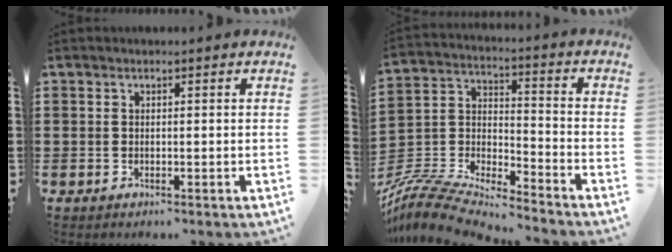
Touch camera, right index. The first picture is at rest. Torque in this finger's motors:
{"motor_torque": [-0.43, 1.70, 0.23, 0.07]}